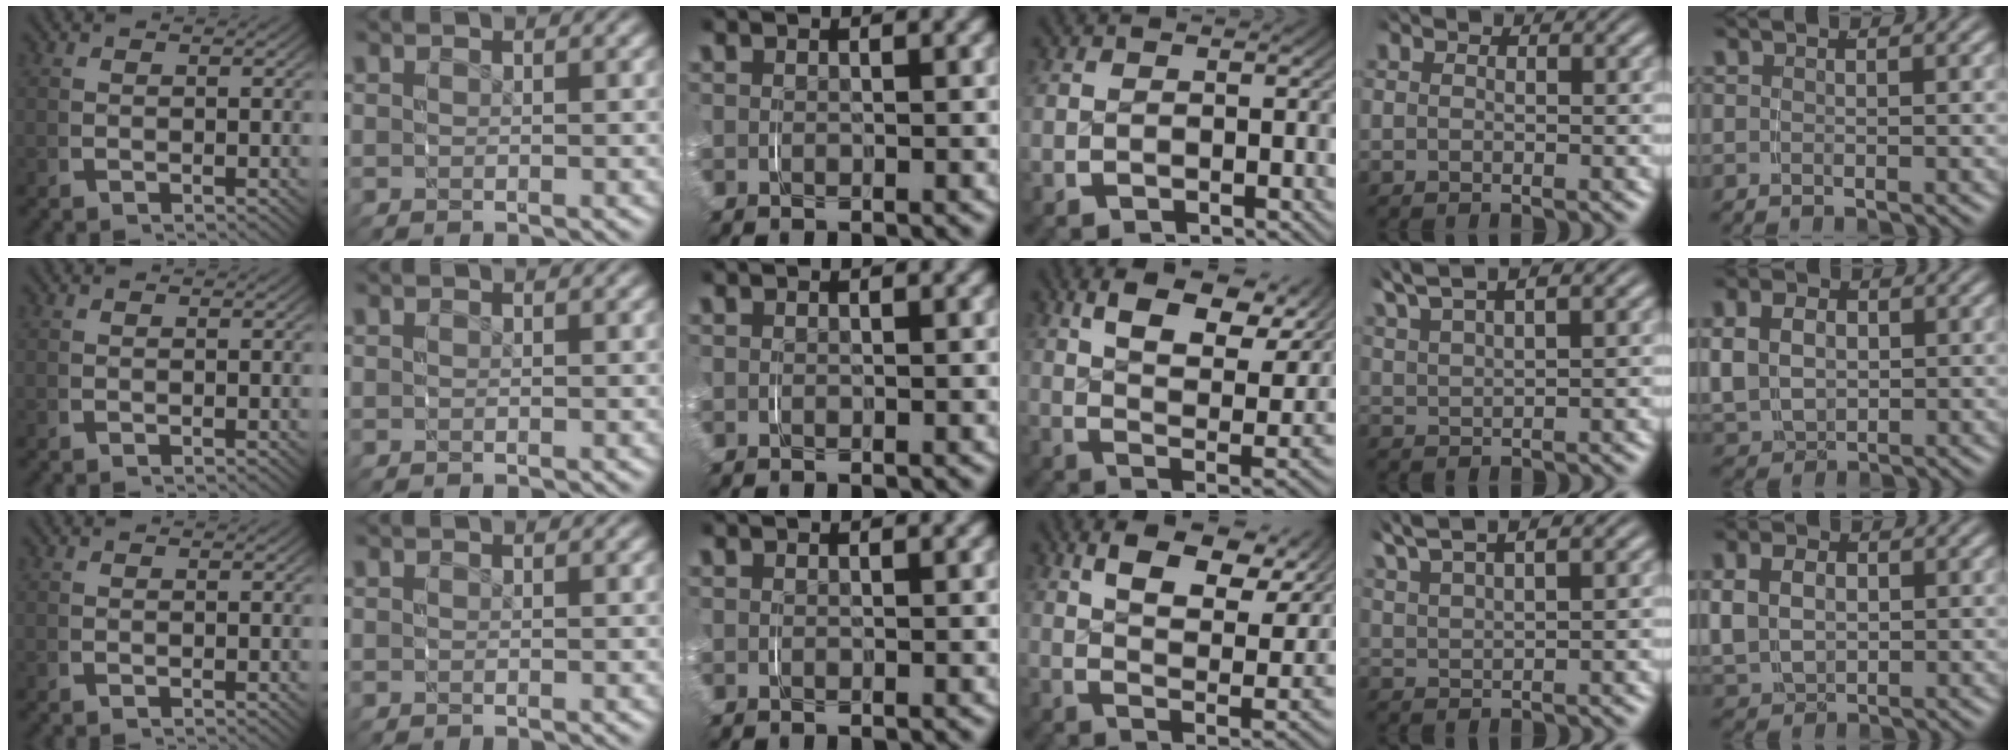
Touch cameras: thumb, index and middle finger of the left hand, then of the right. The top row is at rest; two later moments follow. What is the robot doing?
{"motion": "grasp_and_lifting", "object": "shorts"}